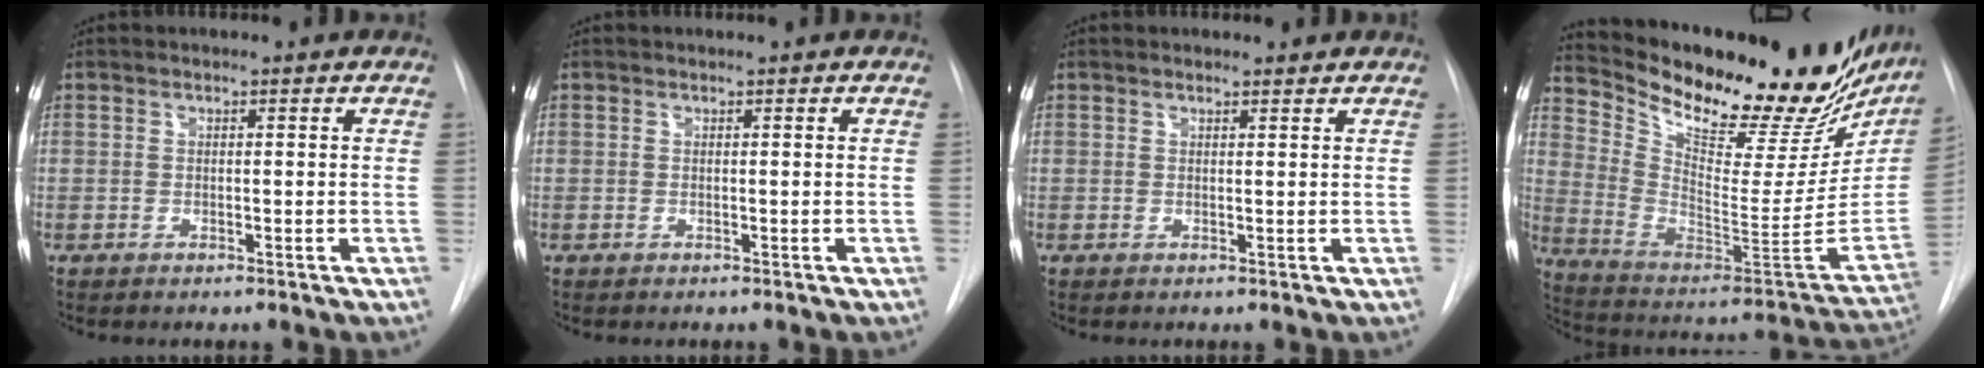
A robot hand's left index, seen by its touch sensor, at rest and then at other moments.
{"total": 0.0}
{"total": 1.1, "force": [1.0, 0.3, 0.3], "torque": [-0.011, 0.005, 0.016]}
{"total": 31.8, "force": [25.6, 9.4, 16.3], "torque": [-0.272, -0.041, 0.361]}